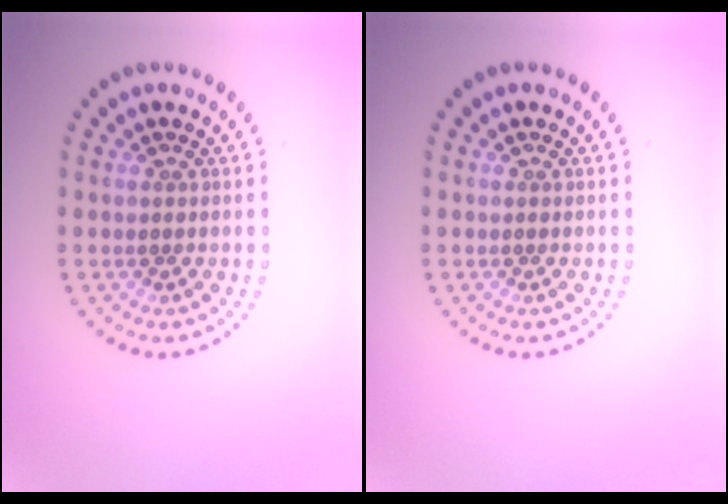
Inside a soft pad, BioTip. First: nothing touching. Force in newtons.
{"total": 0.0}